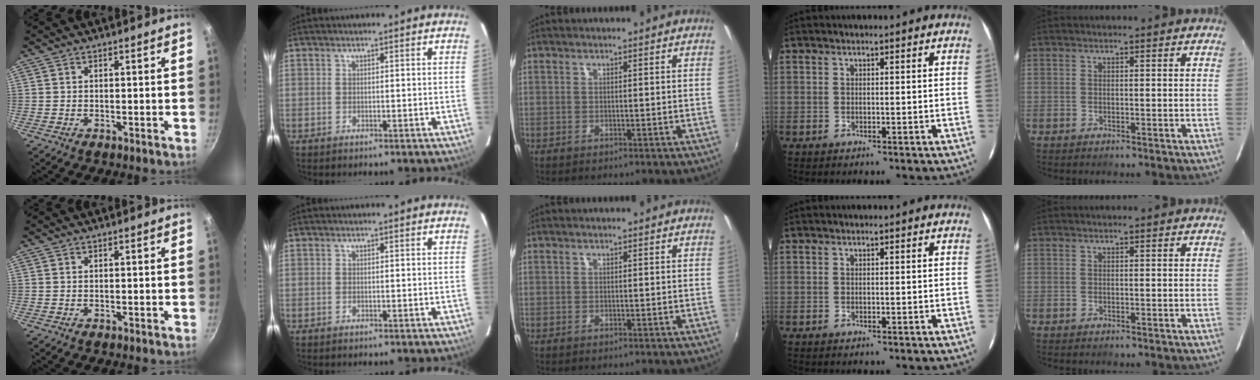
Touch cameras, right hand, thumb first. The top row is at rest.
{}